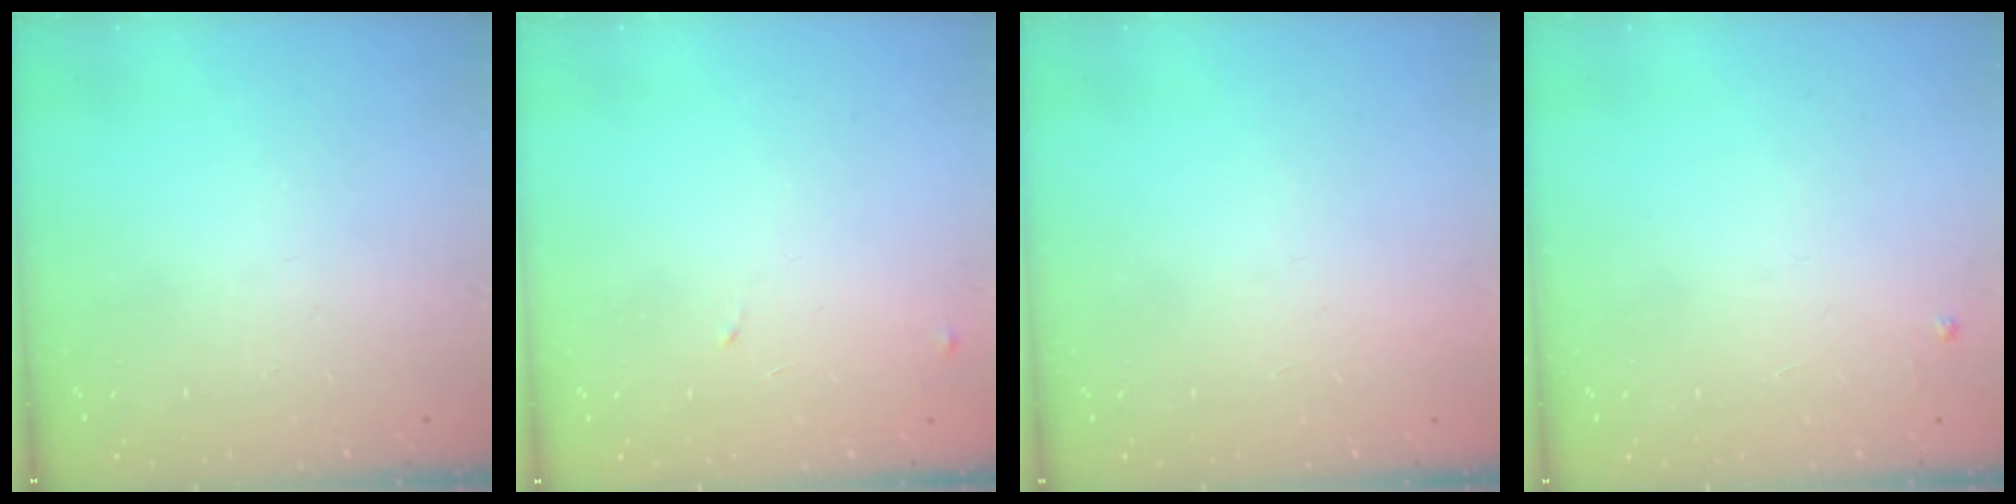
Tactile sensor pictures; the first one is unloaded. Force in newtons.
{"total": 8.1, "press": 8.1, "slide": 0.6}
{"total": 1.5, "press": 1.5, "slide": 0.1}
{"total": 2.4, "press": 2.4, "slide": 0.4}